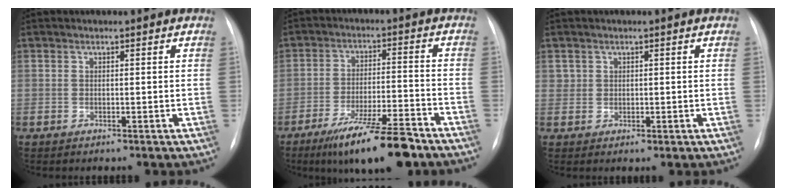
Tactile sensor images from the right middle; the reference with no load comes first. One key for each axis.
{"total": 12.6, "fx": -9.2, "fy": 1.7, "fz": 8.4, "tx": -0.143, "ty": -0.018, "tz": -0.151}
{"total": 1.2, "fx": 0.2, "fy": 1.1, "fz": 0.2, "tx": -0.006, "ty": -0.003, "tz": 0.006}